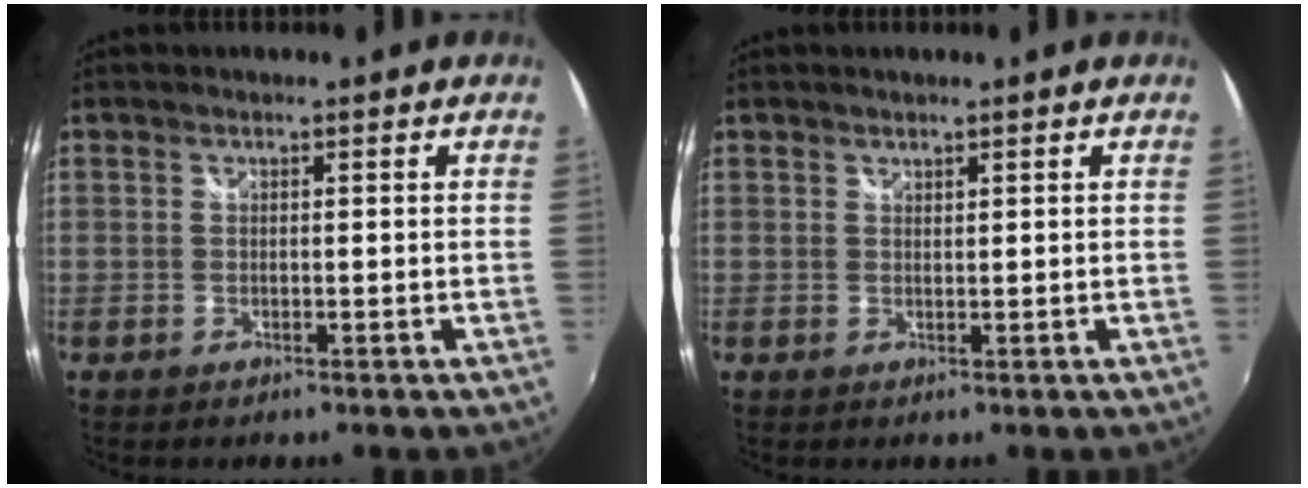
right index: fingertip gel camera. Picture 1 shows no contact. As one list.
[{"total": 0.6, "force": [0.6, 0.1, 0.1], "torque": [0.000, 0.001, 0.010]}]